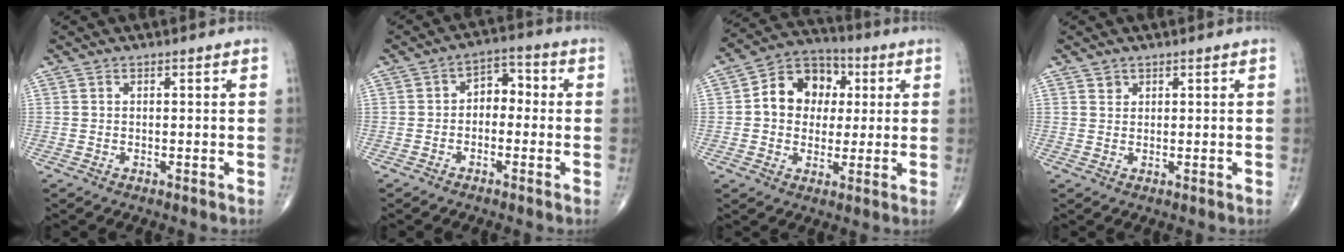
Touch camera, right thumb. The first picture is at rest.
{"total": 5.3, "force": [-0.5, 3.7, 3.7], "torque": [-0.029, 0.027, -0.024]}
{"total": 12.0, "force": [1.8, 9.7, 6.8], "torque": [-0.063, 0.016, 0.018]}
{"total": 1.1, "force": [0.8, 0.8, 0.1], "torque": [0.011, -0.004, 0.010]}